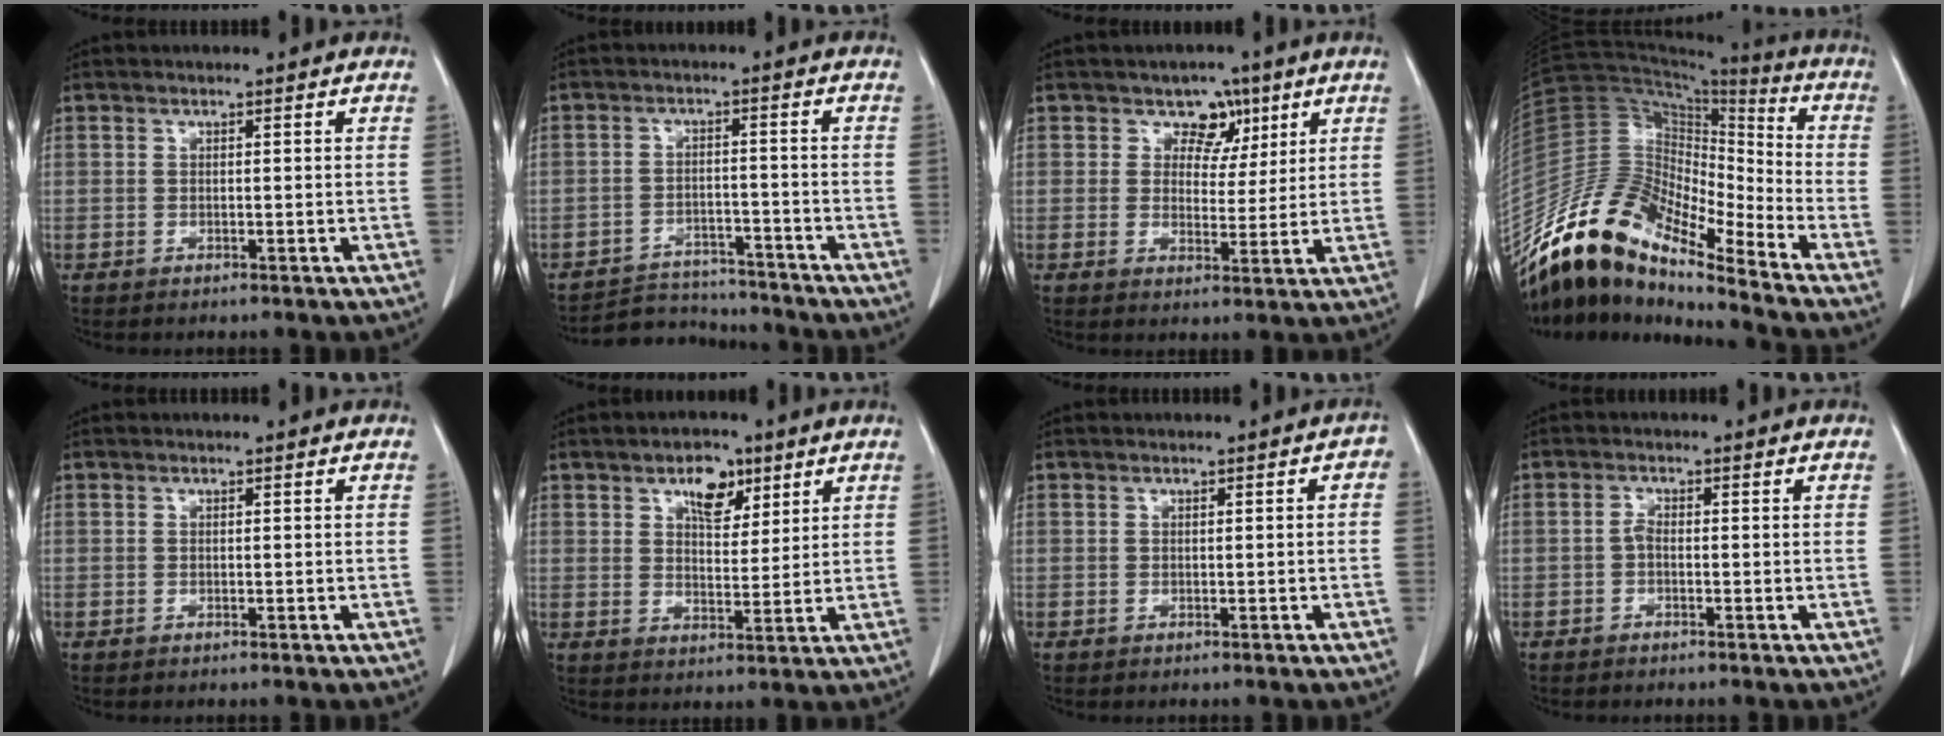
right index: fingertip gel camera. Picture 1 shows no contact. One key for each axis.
{"total": 7.6, "fx": -7.4, "fy": 1.5, "fz": -0.4, "tx": 0.009, "ty": 0.010, "tz": -0.118}
{"total": 4.7, "fx": 2.6, "fy": 3.7, "fz": 1.3, "tx": -0.006, "ty": 0.003, "tz": 0.040}
{"total": 15.0, "fx": -12.9, "fy": 3.5, "fz": 6.9, "tx": -0.123, "ty": 0.056, "tz": -0.238}
{"total": 0.0}
{"total": 6.1, "fx": 3.6, "fy": 3.1, "fz": 3.8, "tx": -0.063, "ty": 0.004, "tz": 0.060}
{"total": 1.0, "fx": -0.2, "fy": 0.4, "fz": 0.9, "tx": -0.004, "ty": 0.005, "tz": -0.001}
{"total": 1.0, "fx": -0.5, "fy": 0.3, "fz": 0.8, "tx": -0.016, "ty": 0.004, "tz": -0.015}